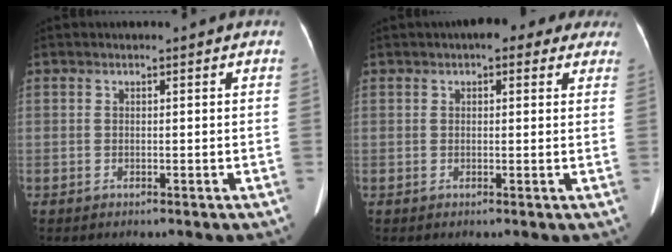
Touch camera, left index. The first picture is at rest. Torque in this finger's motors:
{"motor_torque": [0.22, -0.25, 0.00, 0.03]}